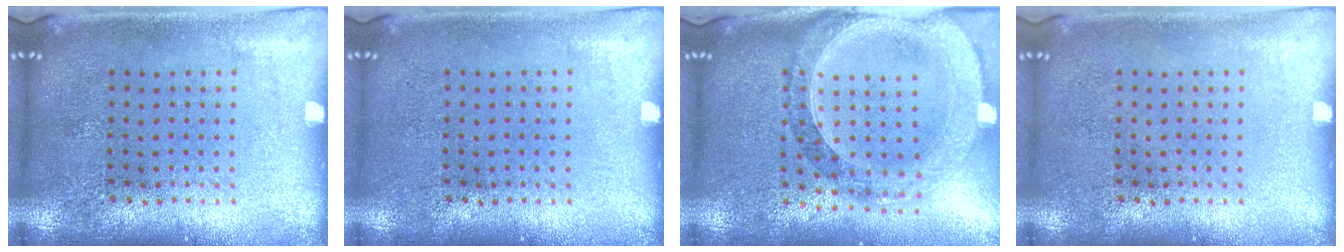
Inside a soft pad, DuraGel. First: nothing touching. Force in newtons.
{"total": 0.0}
{"total": 1.6, "press": 1.5, "slide": 0.5}
{"total": 0.0}